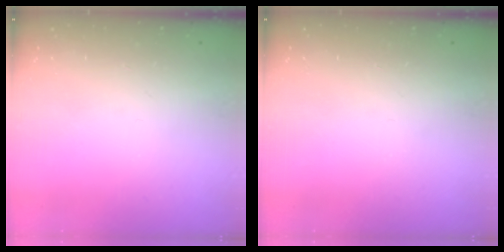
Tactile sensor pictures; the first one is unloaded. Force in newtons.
{"total": 0.0}